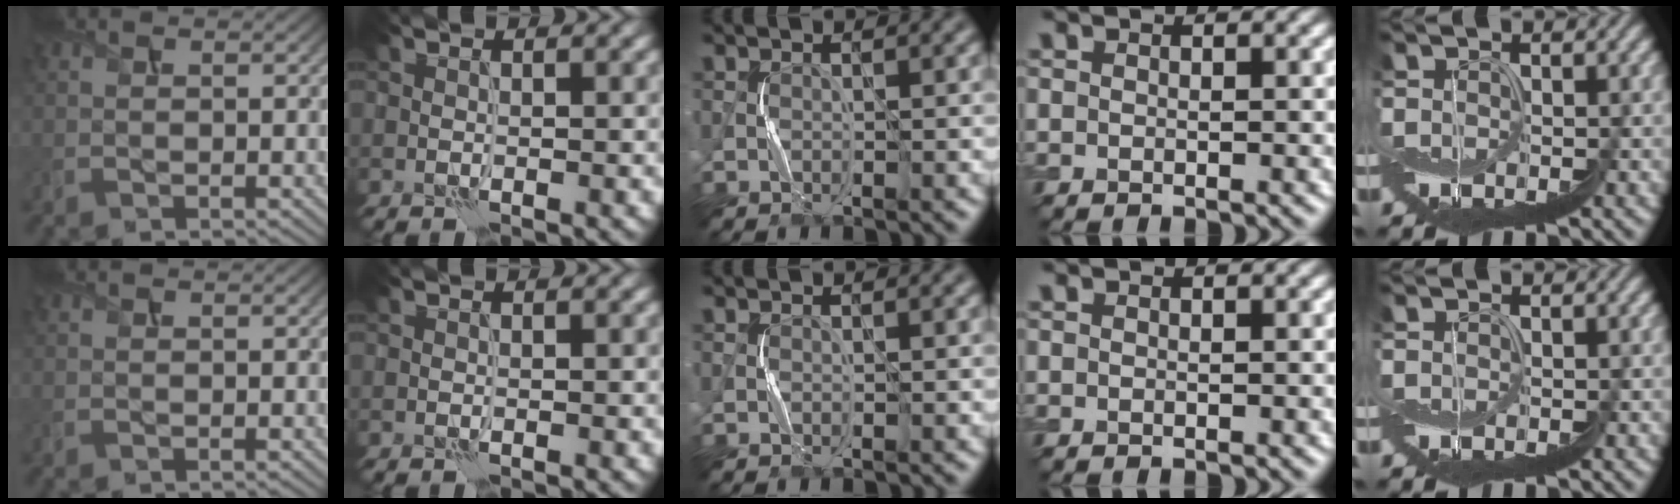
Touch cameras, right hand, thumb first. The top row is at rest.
{}